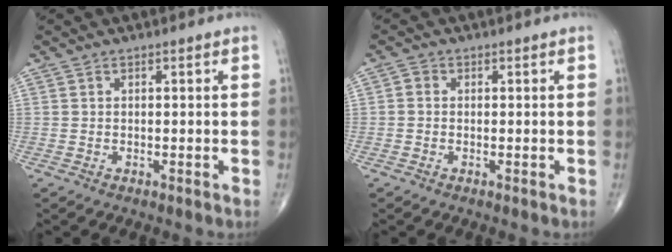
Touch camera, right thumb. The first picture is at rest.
{"total": 1.3, "force": [-0.1, 1.1, 0.7], "torque": [-0.005, 0.002, -0.006]}